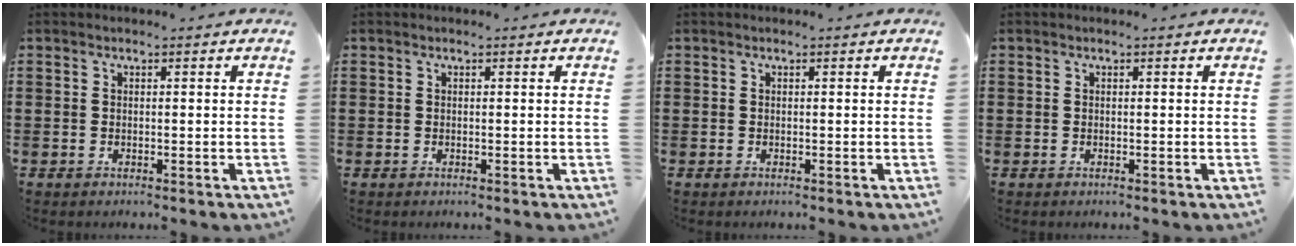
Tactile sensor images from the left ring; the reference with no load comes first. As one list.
[{"total": 0.0}, {"total": 0.0}, {"total": 0.0}]